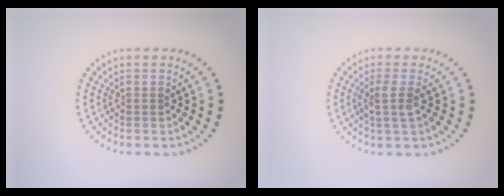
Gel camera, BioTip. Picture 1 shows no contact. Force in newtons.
{"total": 1.8, "press": 1.3, "slide": 1.2}